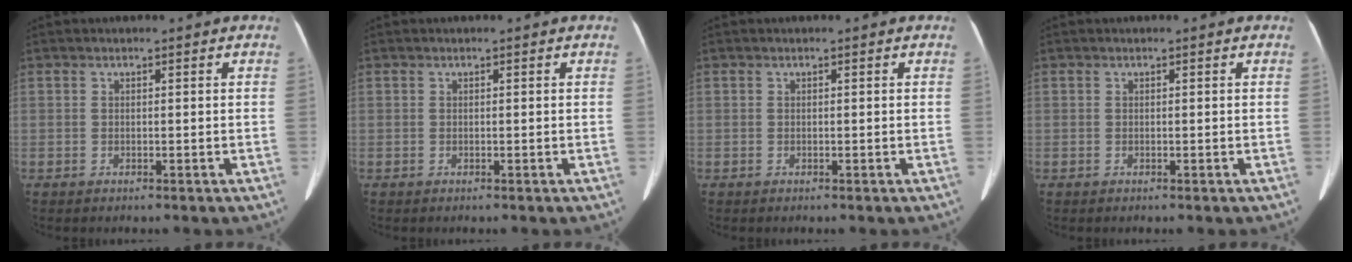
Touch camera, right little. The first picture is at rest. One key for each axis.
{"total": 0.0}
{"total": 0.0}
{"total": 0.0}